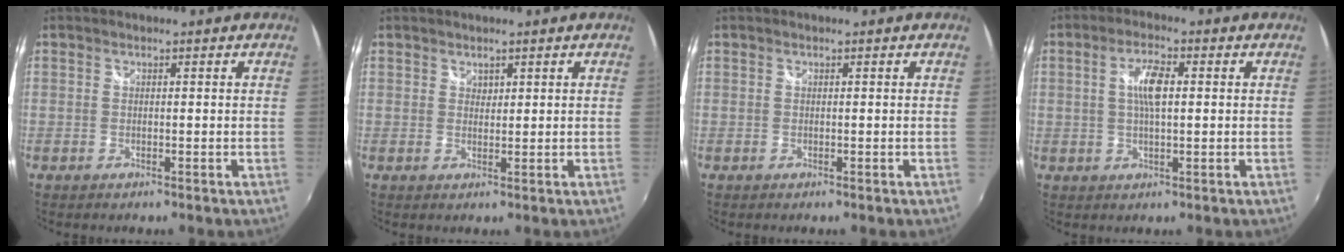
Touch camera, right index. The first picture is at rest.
{"total": 1.2, "force": [0.9, 0.7, 0.1], "torque": [0.001, 0.001, 0.015]}
{"total": 0.0}
{"total": 5.3, "force": [0.8, 1.8, 5.0], "torque": [-0.093, 0.007, 0.016]}